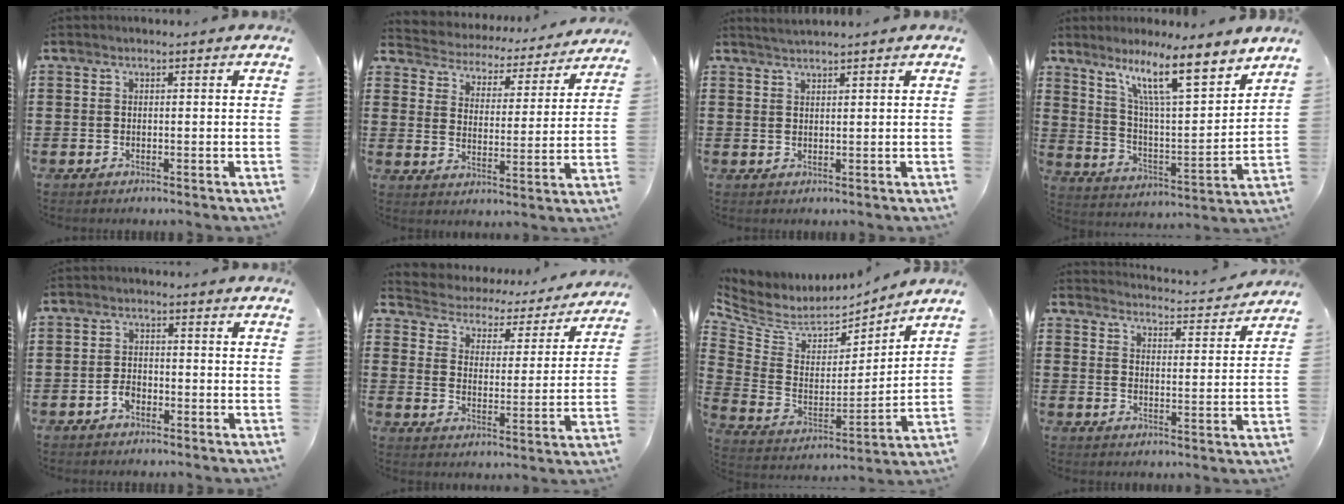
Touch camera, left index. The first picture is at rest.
{"total": 3.7, "force": [3.6, 0.2, -0.5], "torque": [-0.017, -0.035, 0.054]}
{"total": 1.5, "force": [1.4, -0.2, 0.4], "torque": [-0.009, 0.002, 0.028]}
{"total": 12.2, "force": [8.7, 1.8, 8.3], "torque": [-0.162, -0.042, 0.143]}
{"total": 2.0, "force": [-1.2, 1.3, 1.0], "torque": [-0.024, 0.001, -0.025]}
{"total": 2.9, "force": [2.8, 0.8, -0.2], "torque": [-0.020, -0.026, 0.036]}
{"total": 6.1, "force": [5.0, 3.1, 1.6], "torque": [-0.065, -0.040, 0.086]}
{"total": 3.5, "force": [3.4, -0.5, 0.2], "torque": [-0.015, -0.034, 0.053]}